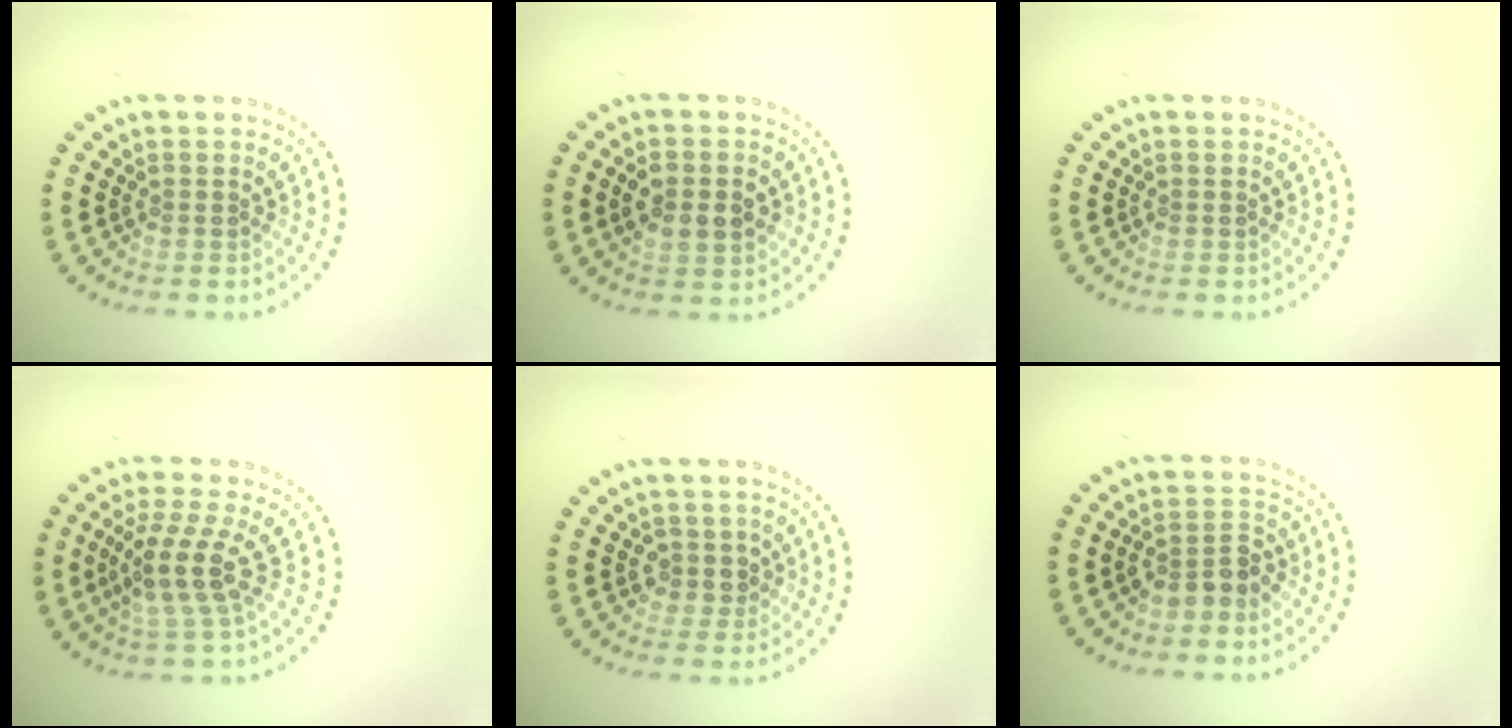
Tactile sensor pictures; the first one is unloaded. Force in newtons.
{"total": 3.6, "press": 3.6, "slide": 0.3}
{"total": 0.0}
{"total": 3.8, "press": 3.1, "slide": 2.2}
{"total": 1.9, "press": 1.5, "slide": 1.2}
{"total": 2.7, "press": 2.5, "slide": 1.1}